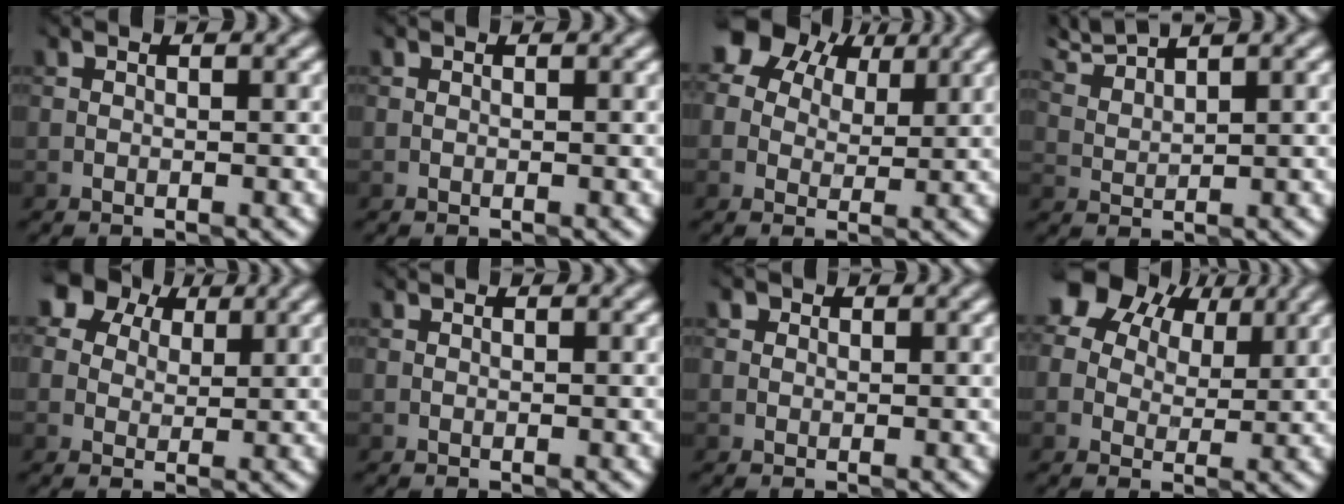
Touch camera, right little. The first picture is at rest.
{"total": 0.0}
{"total": 8.8, "force": [4.8, 6.0, 4.2], "torque": [-0.080, 0.030, 0.076]}
{"total": 2.8, "force": [2.8, -0.3, 0.6], "torque": [-0.021, 0.008, 0.068]}
{"total": 6.0, "force": [3.3, 4.4, 2.2], "torque": [-0.051, 0.015, 0.046]}
{"total": 0.0}
{"total": 0.8, "force": [0.5, 0.6, 0.0], "torque": [0.003, -0.001, 0.004]}
{"total": 9.8, "force": [5.3, 6.5, 5.1], "torque": [-0.090, 0.034, 0.079]}